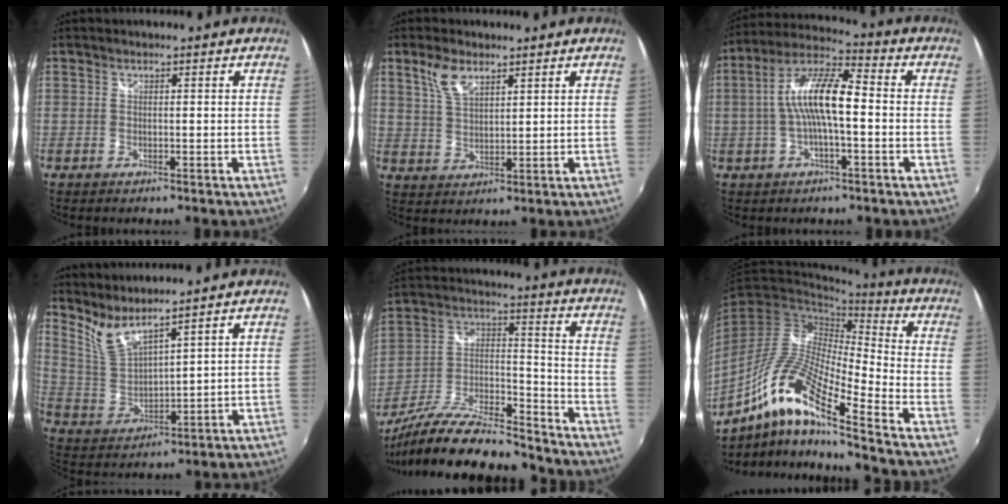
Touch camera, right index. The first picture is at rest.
{"total": 6.0, "force": [3.7, 2.7, 3.8], "torque": [-0.075, 0.007, 0.077]}
{"total": 11.4, "force": [-0.9, 3.0, 11.0], "torque": [-0.218, 0.019, -0.020]}
{"total": 6.6, "force": [5.8, 0.2, 3.1], "torque": [-0.066, -0.020, 0.129]}
{"total": 22.4, "force": [-17.6, 5.9, 12.4], "torque": [-0.246, -0.019, -0.295]}
{"total": 16.1, "force": [-9.4, 2.0, 12.9], "torque": [-0.240, -0.015, -0.193]}